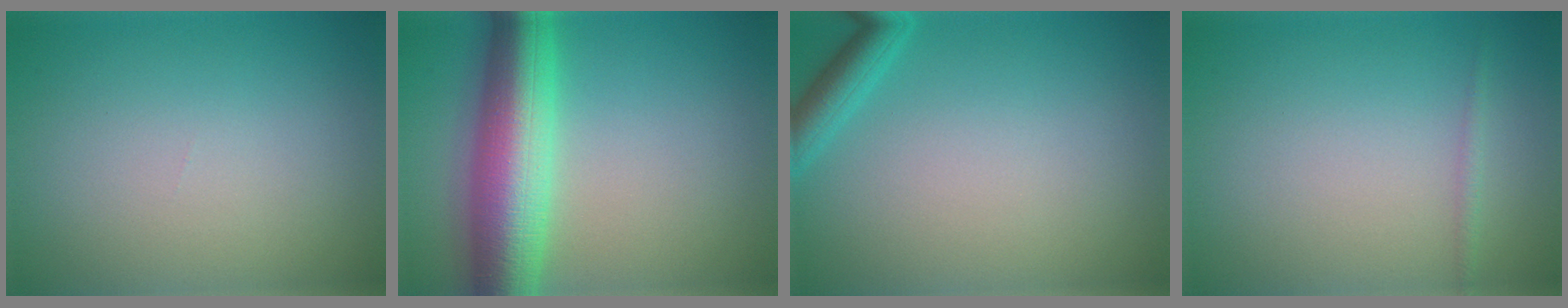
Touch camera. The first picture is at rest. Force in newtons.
{"total": 9.5, "press": 9.5, "slide": 0.1}
{"total": 2.4, "press": 2.4, "slide": 0.2}
{"total": 0.8, "press": 0.8, "slide": 0.0}